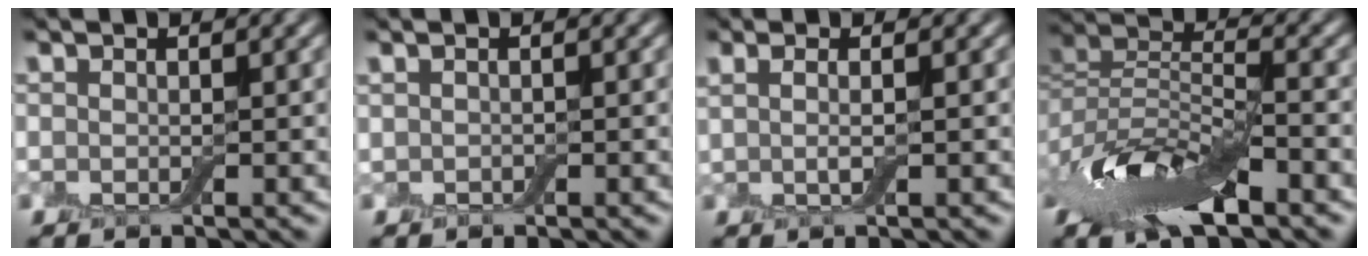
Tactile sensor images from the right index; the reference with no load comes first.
{"total": 0.0}
{"total": 1.7, "force": [0.1, 0.6, 1.6], "torque": [-0.023, -0.005, -0.008]}
{"total": 9.6, "force": [-5.5, 4.0, 6.7], "torque": [-0.131, 0.003, -0.110]}